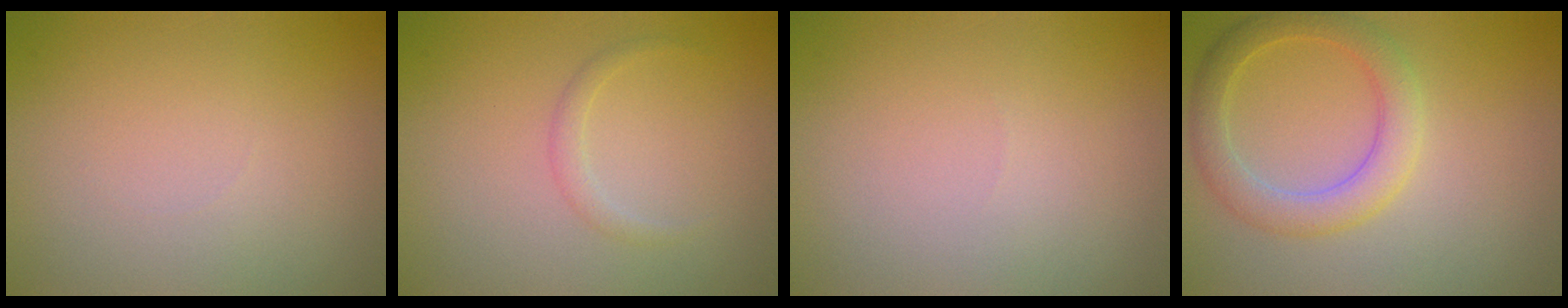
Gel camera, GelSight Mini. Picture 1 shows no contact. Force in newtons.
{"total": 1.0, "press": 1.0, "slide": 0.1}
{"total": 0.0}
{"total": 3.7, "press": 3.6, "slide": 0.3}